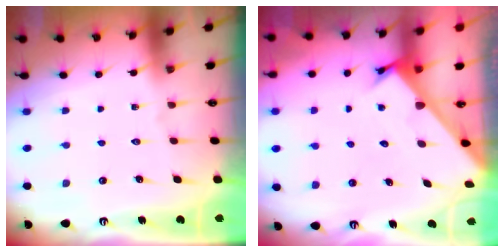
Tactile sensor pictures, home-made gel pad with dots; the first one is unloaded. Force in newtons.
{"total": 3.7, "press": 3.7, "slide": 0.2}